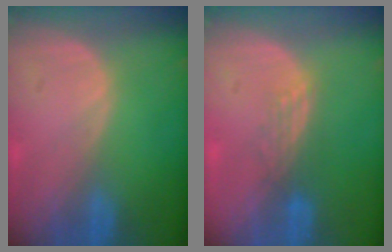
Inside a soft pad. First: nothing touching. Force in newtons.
{"total": 2.9, "press": 2.4, "slide": 1.6}